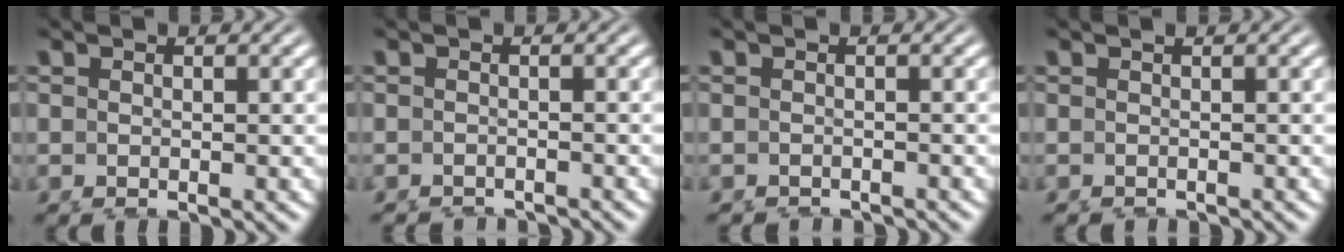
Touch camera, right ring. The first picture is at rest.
{"total": 2.9, "force": [-2.9, -0.3, -0.3], "torque": [0.006, -0.018, -0.039]}
{"total": 2.4, "force": [-2.4, -0.3, -0.4], "torque": [0.006, -0.018, -0.030]}
{"total": 1.4, "force": [-1.3, -0.3, -0.3], "torque": [0.004, -0.014, -0.013]}